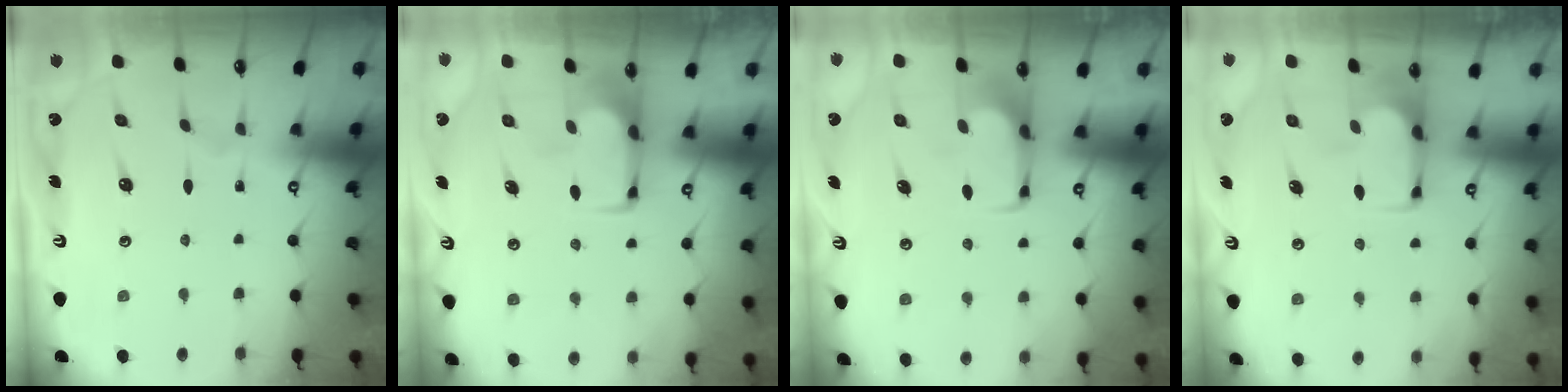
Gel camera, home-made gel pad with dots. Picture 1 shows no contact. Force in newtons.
{"total": 1.7, "press": 1.6, "slide": 0.4}
{"total": 2.1, "press": 2.1, "slide": 0.4}
{"total": 3.2, "press": 3.1, "slide": 0.6}